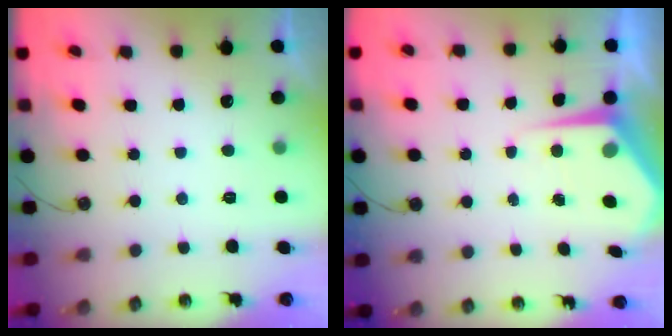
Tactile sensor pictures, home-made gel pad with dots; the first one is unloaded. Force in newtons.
{"total": 5.7, "press": 5.7, "slide": 0.4}